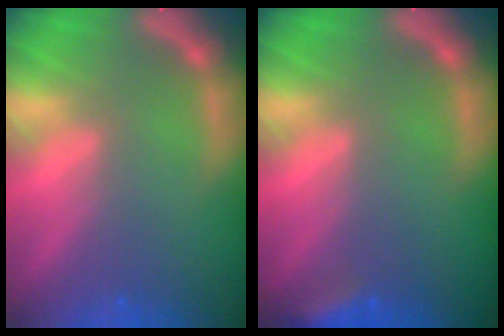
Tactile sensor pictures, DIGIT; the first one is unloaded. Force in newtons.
{"total": 2.9}